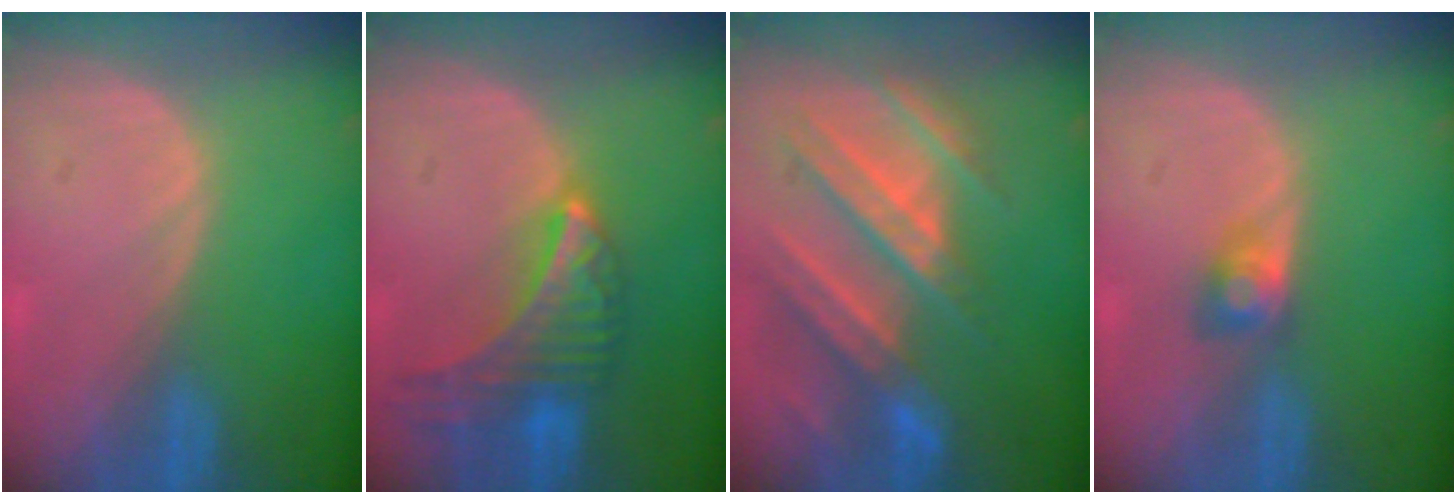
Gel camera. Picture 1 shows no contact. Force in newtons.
{"total": 9.0, "press": 8.0, "slide": 4.2}
{"total": 10.5, "press": 9.6, "slide": 4.2}
{"total": 2.6, "press": 2.5, "slide": 0.7}